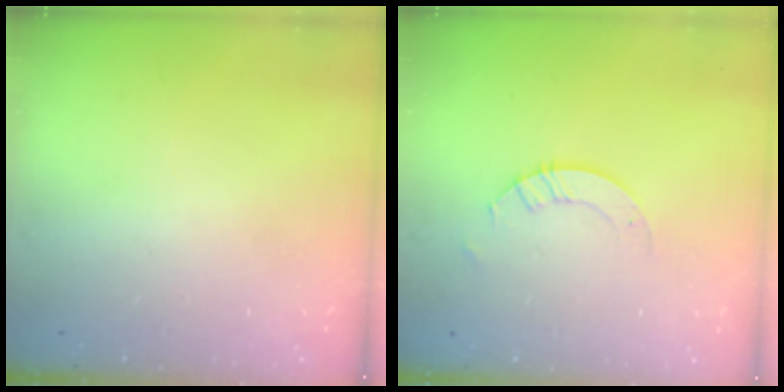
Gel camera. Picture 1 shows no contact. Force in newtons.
{"total": 2.6, "press": 2.6, "slide": 0.2}